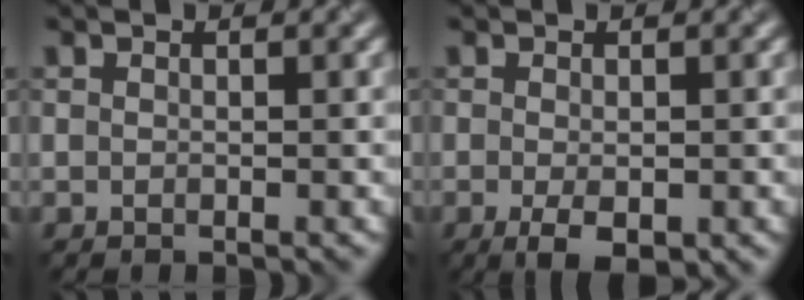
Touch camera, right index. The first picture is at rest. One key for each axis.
{"total": 3.0, "fx": -1.1, "fy": 1.1, "fz": 2.5, "tx": -0.041, "ty": -0.010, "tz": -0.014}